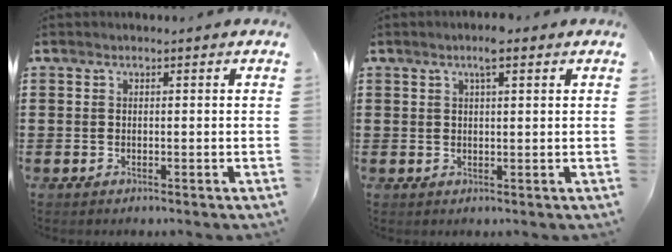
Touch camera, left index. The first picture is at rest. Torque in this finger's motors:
{"motor_torque": [0.71, -0.60, 0.29, 0.08]}